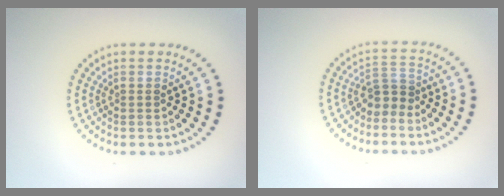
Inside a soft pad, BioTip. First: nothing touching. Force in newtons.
{"total": 1.9, "press": 1.4, "slide": 1.4}